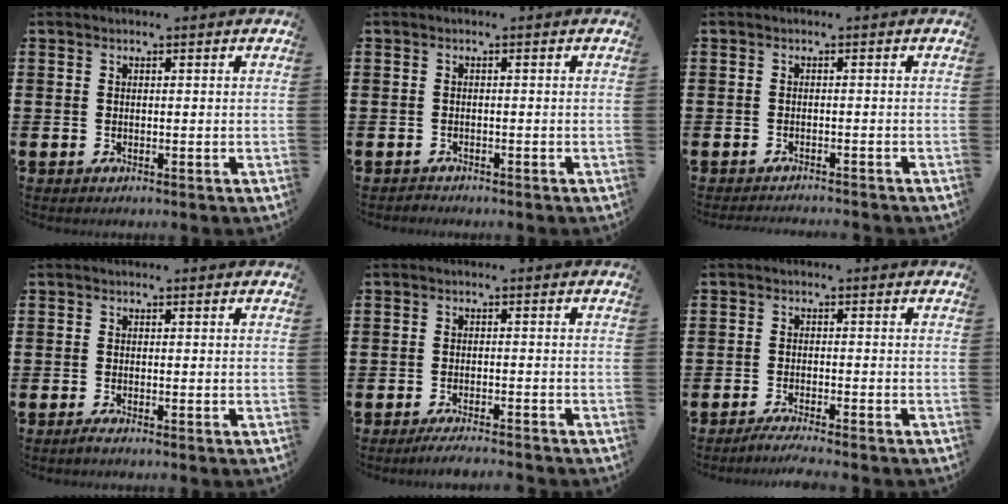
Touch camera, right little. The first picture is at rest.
{"total": 0.8, "force": [-0.8, 0.1, -0.1], "torque": [0.000, 0.001, -0.017]}
{"total": 1.1, "force": [-1.1, -0.2, -0.1], "torque": [0.000, 0.002, -0.024]}
{"total": 0.8, "force": [-0.6, 0.1, 0.6], "torque": [-0.010, -0.003, -0.011]}
{"total": 1.9, "force": [-1.7, -0.1, 0.8], "torque": [-0.014, 0.005, -0.032]}
{"total": 2.3, "force": [-2.1, -0.2, 0.9], "torque": [-0.014, 0.002, -0.040]}